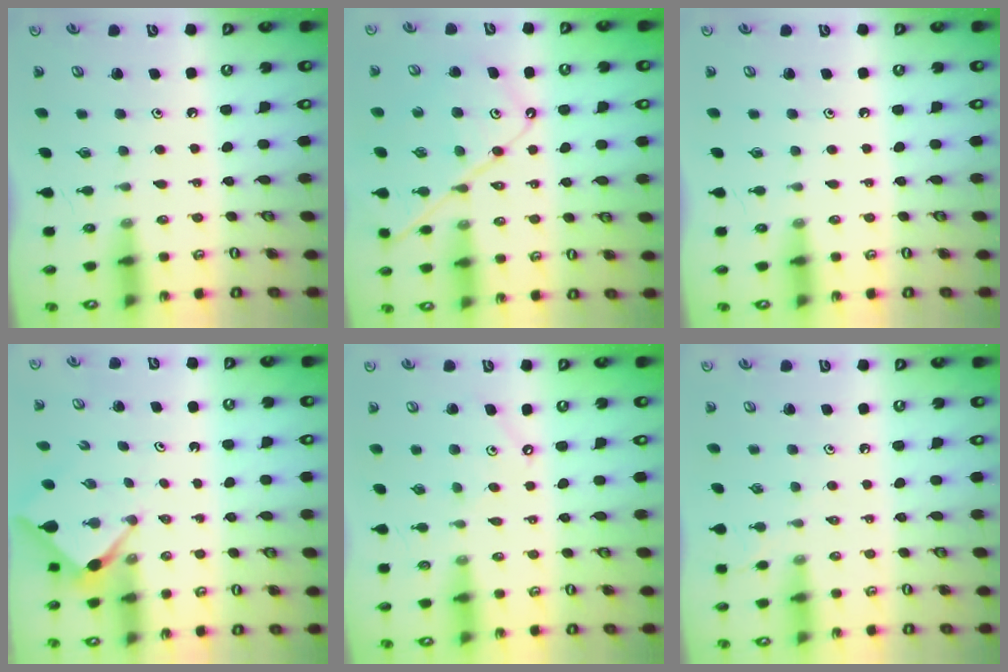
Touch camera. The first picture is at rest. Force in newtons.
{"total": 11.8, "press": 11.7, "slide": 1.2}
{"total": 0.0}
{"total": 2.7, "press": 2.7, "slide": 0.4}
{"total": 5.2, "press": 5.2, "slide": 0.2}
{"total": 1.1, "press": 1.1, "slide": 0.3}